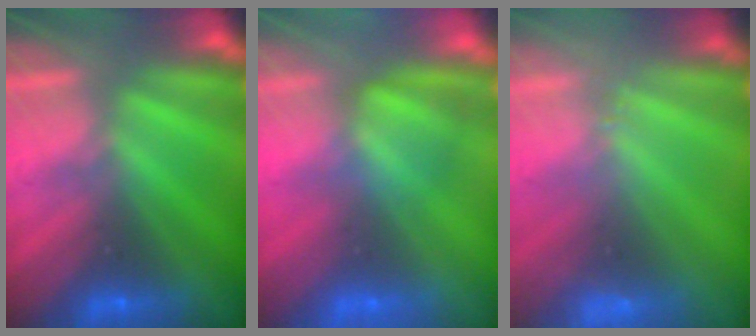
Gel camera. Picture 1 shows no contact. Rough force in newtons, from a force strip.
{"total": 3.6}
{"total": 2.4}